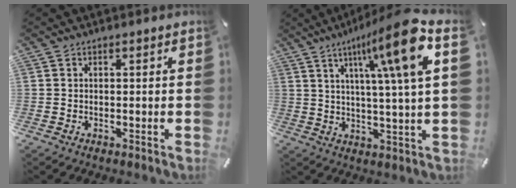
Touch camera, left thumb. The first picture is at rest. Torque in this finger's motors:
{"motor_torque": [1.19, 2.11, 1.45, -1.30, 0.49]}